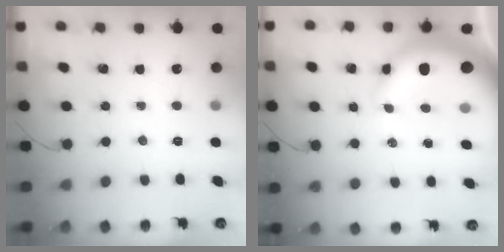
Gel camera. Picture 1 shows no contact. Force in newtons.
{"total": 13.9, "press": 13.6, "slide": 2.8}